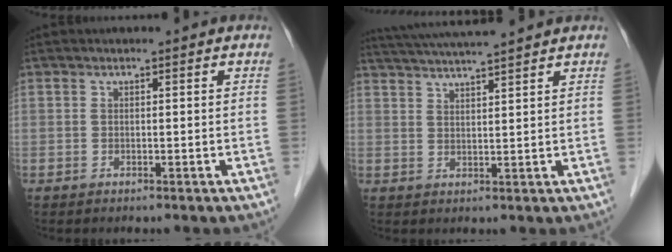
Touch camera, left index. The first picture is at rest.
{"total": 9.8, "force": [8.9, -0.5, 4.1], "torque": [-0.075, 0.029, 0.137]}